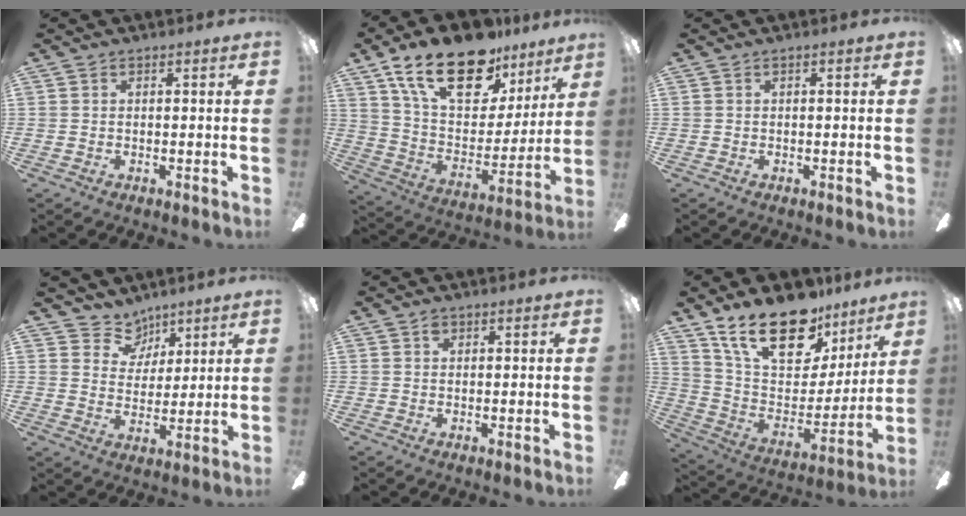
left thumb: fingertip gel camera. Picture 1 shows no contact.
{"total": 23.2, "force": [14.9, 11.2, 13.9], "torque": [-0.231, -0.082, 0.261]}
{"total": 0.0}
{"total": 7.6, "force": [5.7, 5.0, 0.8], "torque": [-0.014, -0.037, 0.109]}
{"total": 1.3, "force": [0.5, 1.0, 0.7], "torque": [-0.016, 0.003, 0.009]}
{"total": 22.5, "force": [15.7, 10.3, 12.4], "torque": [-0.216, -0.096, 0.284]}